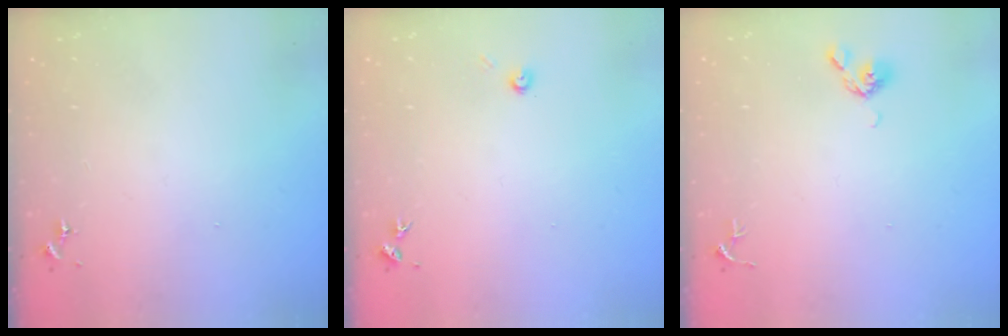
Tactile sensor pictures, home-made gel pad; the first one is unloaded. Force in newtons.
{"total": 3.9, "press": 3.9, "slide": 0.5}
{"total": 5.2, "press": 5.1, "slide": 0.9}